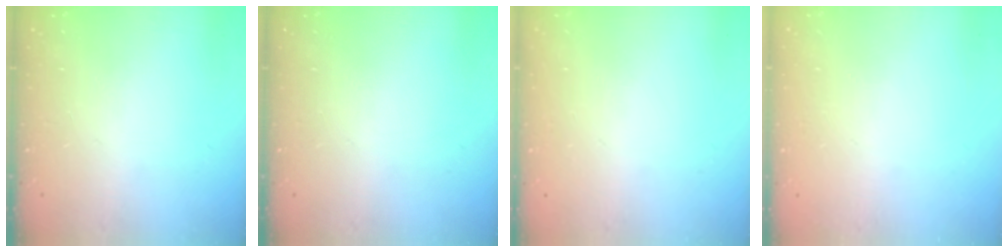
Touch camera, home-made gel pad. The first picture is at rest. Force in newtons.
{"total": 0.0}
{"total": 0.0}
{"total": 0.0}